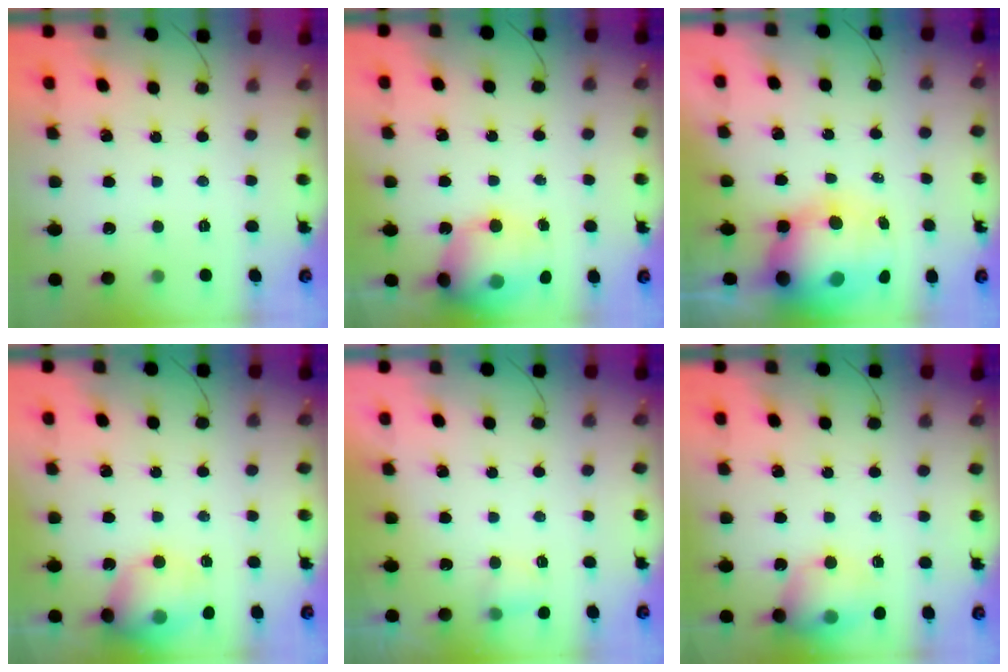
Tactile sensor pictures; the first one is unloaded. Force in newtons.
{"total": 17.2, "press": 16.9, "slide": 3.3}
{"total": 15.7, "press": 15.3, "slide": 3.8}
{"total": 14.8, "press": 14.6, "slide": 2.4}
{"total": 3.8, "press": 3.6, "slide": 1.3}
{"total": 12.7, "press": 12.5, "slide": 2.0}